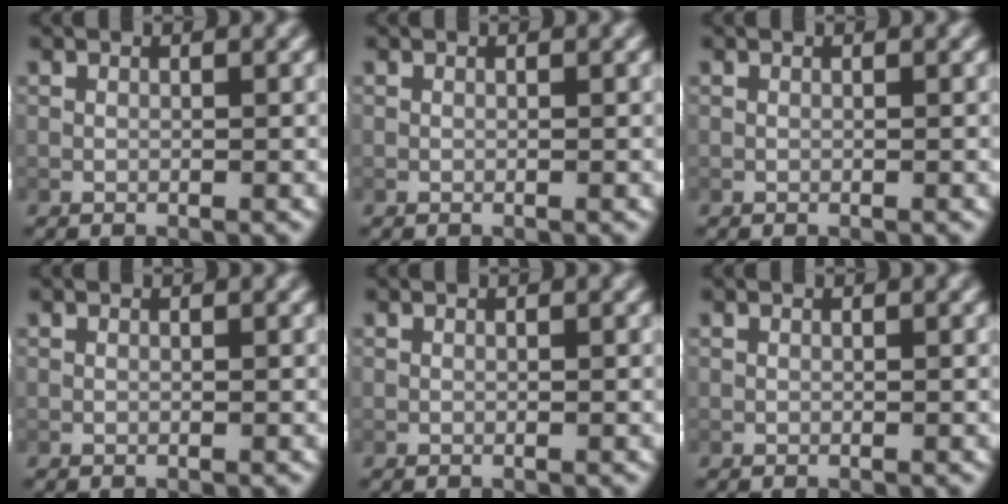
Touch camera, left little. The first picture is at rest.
{"total": 0.0}
{"total": 0.0}
{"total": 0.0}
{"total": 0.0}
{"total": 0.0}